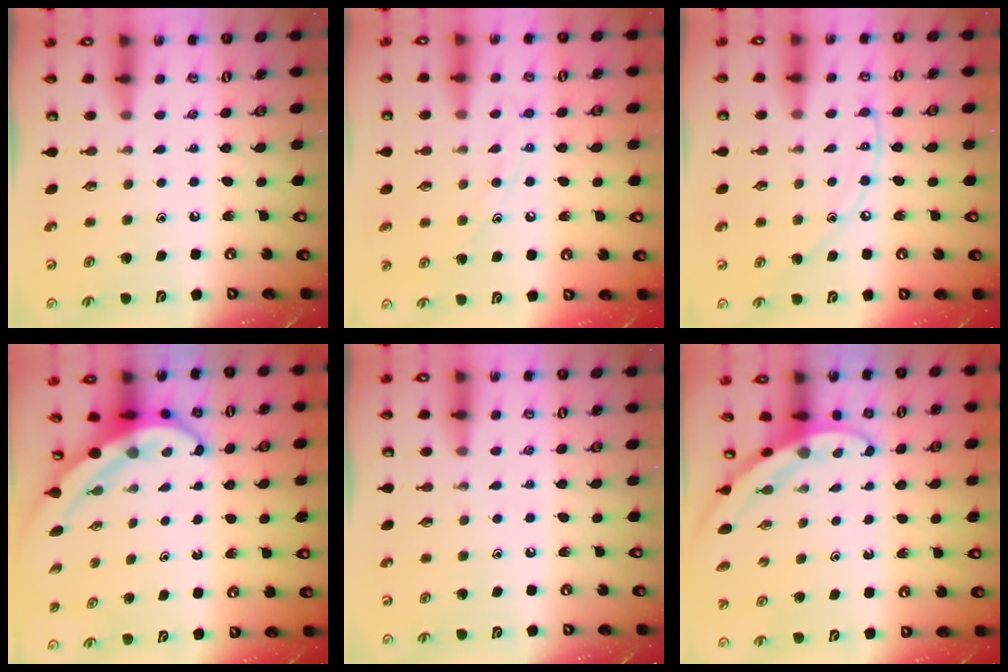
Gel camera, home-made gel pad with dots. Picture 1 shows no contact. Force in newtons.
{"total": 8.4, "press": 8.4, "slide": 0.7}
{"total": 8.7, "press": 8.6, "slide": 0.8}
{"total": 6.2, "press": 6.1, "slide": 1.4}
{"total": 0.0}
{"total": 2.7, "press": 2.7, "slide": 0.0}